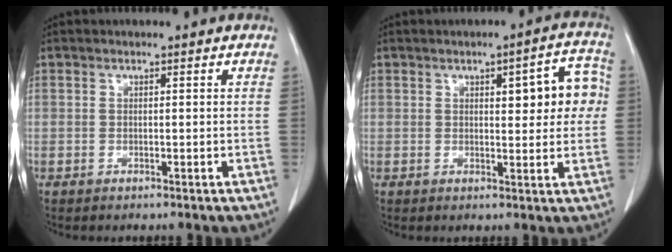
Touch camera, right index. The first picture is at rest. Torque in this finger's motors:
{"motor_torque": [0.69, 0.53, 0.23, 0.05]}